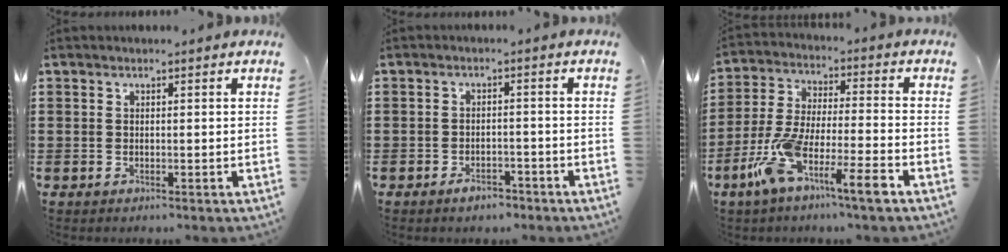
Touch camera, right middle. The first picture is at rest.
{"total": 2.5, "force": [-2.2, 0.8, 0.9], "torque": [-0.020, 0.000, -0.043]}
{"total": 10.4, "force": [-7.0, 1.3, 7.5], "torque": [-0.170, -0.004, -0.139]}